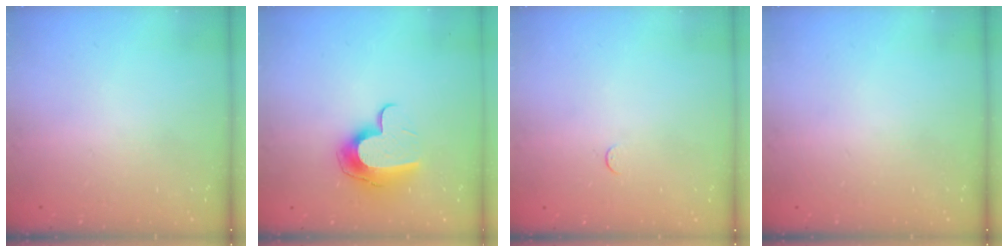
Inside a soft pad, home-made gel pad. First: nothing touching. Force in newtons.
{"total": 11.8, "press": 11.8, "slide": 0.5}
{"total": 2.4, "press": 2.4, "slide": 0.3}
{"total": 0.0}